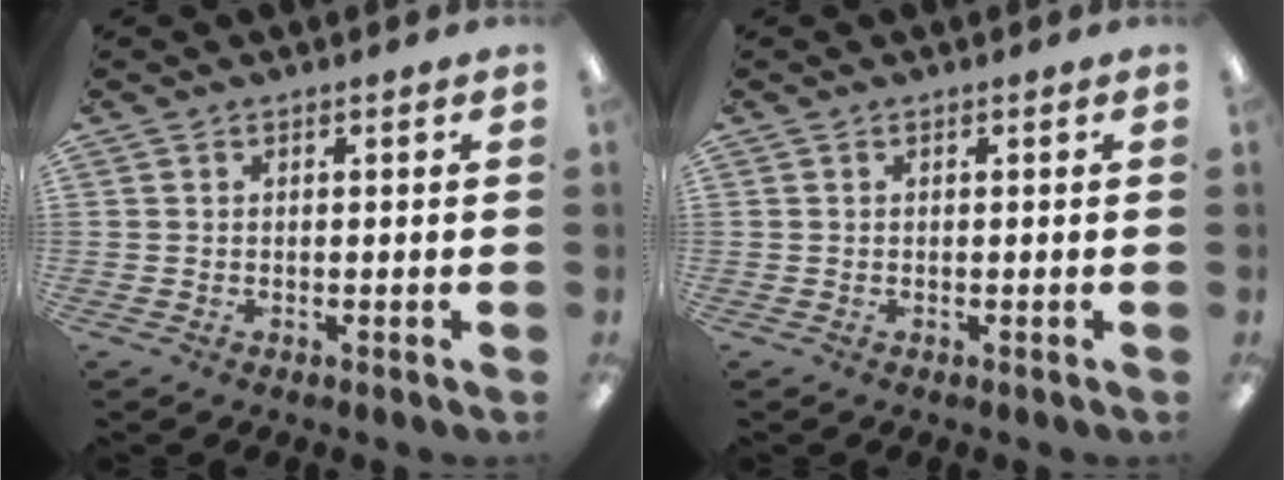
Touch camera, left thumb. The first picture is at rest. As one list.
[{"total": 0.0}]